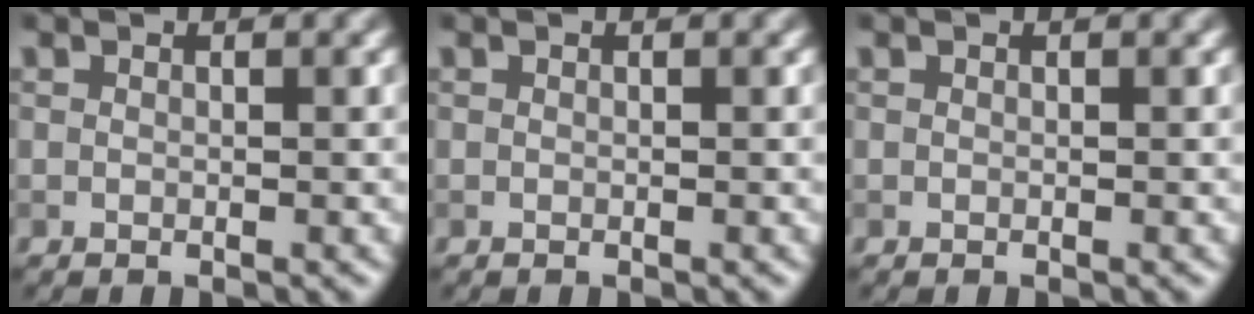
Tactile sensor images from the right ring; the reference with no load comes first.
{"total": 0.0}
{"total": 0.0}